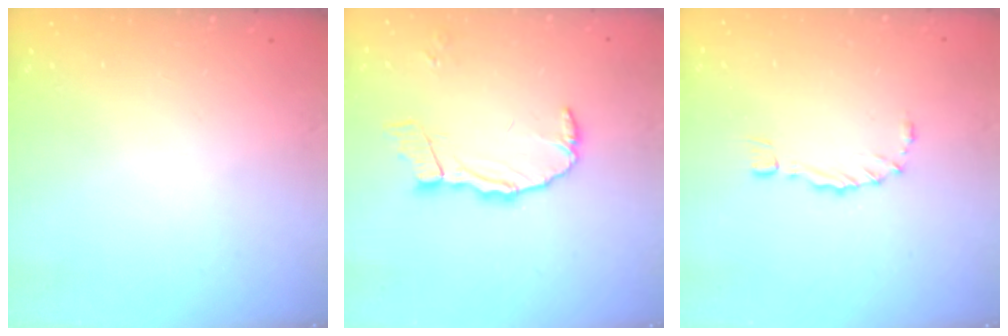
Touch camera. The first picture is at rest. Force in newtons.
{"total": 8.9, "press": 8.9, "slide": 0.6}
{"total": 1.1, "press": 1.1, "slide": 0.2}